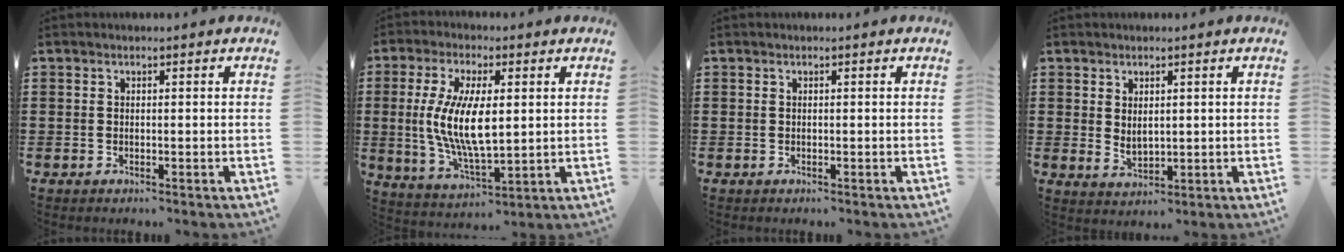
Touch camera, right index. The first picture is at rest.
{"total": 10.4, "force": [0.7, 4.0, 9.6], "torque": [-0.206, -0.004, 0.011]}
{"total": 0.0}
{"total": 2.0, "force": [1.1, 1.2, 1.2], "torque": [-0.017, 0.000, 0.018]}